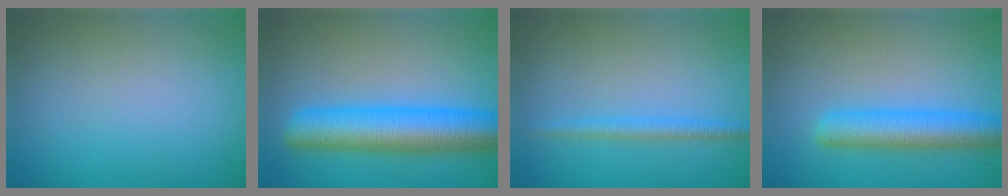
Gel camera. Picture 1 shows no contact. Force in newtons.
{"total": 8.7, "press": 8.7, "slide": 0.2}
{"total": 1.9, "press": 1.9, "slide": 0.0}
{"total": 5.5, "press": 5.5, "slide": 0.1}